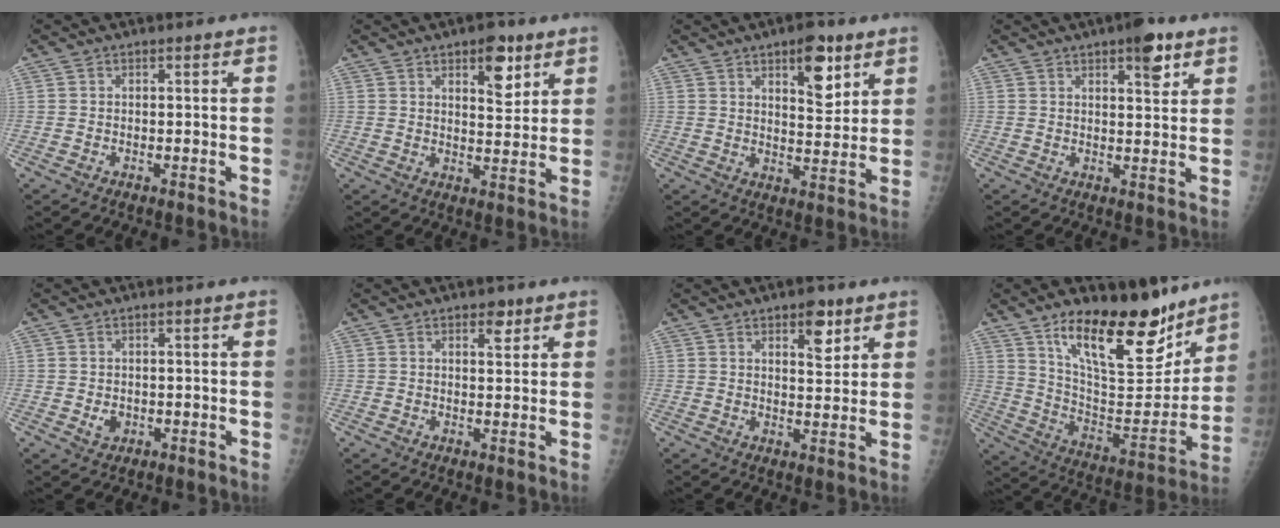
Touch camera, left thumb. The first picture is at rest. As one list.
[{"total": 7.4, "force": [4.2, 3.3, 5.1], "torque": [-0.051, -0.024, 0.057]}, {"total": 9.2, "force": [5.1, 3.9, 6.5], "torque": [-0.073, -0.031, 0.076]}, {"total": 6.1, "force": [3.6, 2.1, 4.4], "torque": [-0.047, -0.016, 0.045]}, {"total": 2.3, "force": [-0.3, 1.8, 1.3], "torque": [-0.013, -0.001, 0.003]}, {"total": 3.1, "force": [1.8, 1.5, 1.9], "torque": [-0.015, -0.010, 0.027]}, {"total": 6.0, "force": [3.5, 2.6, 4.1], "torque": [-0.040, -0.021, 0.048]}, {"total": 23.1, "force": [15.2, 8.8, 14.9], "torque": [-0.185, -0.088, 0.256]}]